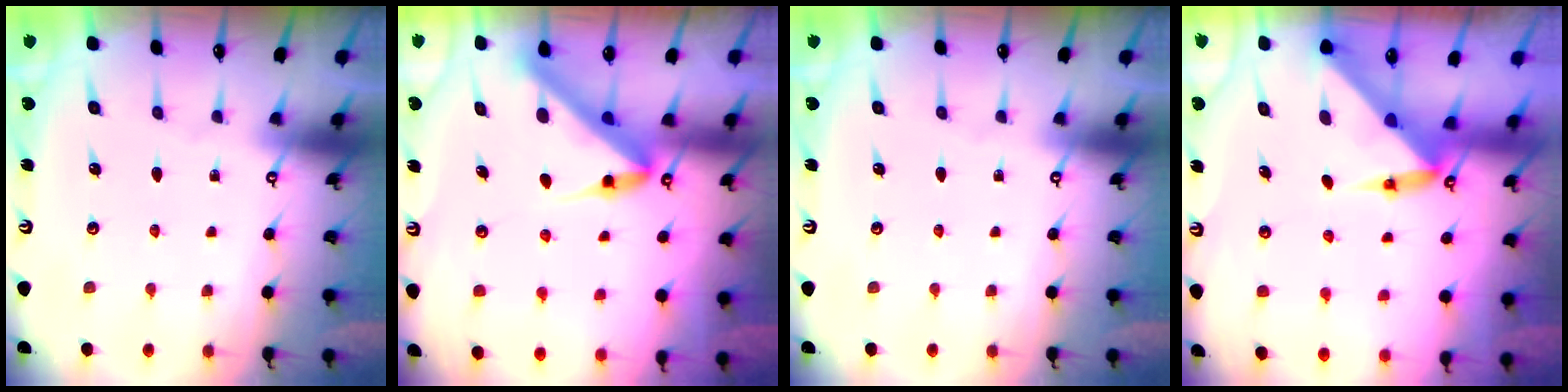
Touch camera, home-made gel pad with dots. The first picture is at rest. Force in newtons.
{"total": 5.9, "press": 5.9, "slide": 0.2}
{"total": 0.0}
{"total": 3.9, "press": 3.9, "slide": 0.5}